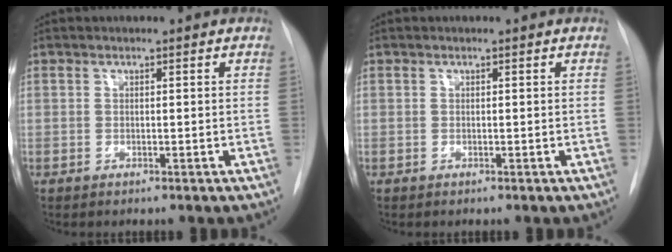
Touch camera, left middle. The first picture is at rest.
{"total": 0.0}